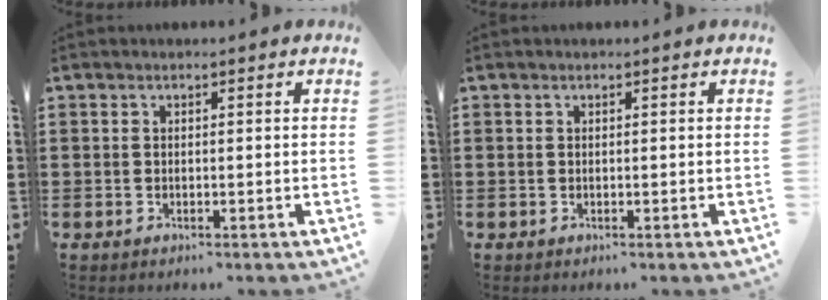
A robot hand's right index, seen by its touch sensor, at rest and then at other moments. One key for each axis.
{"total": 0.0}